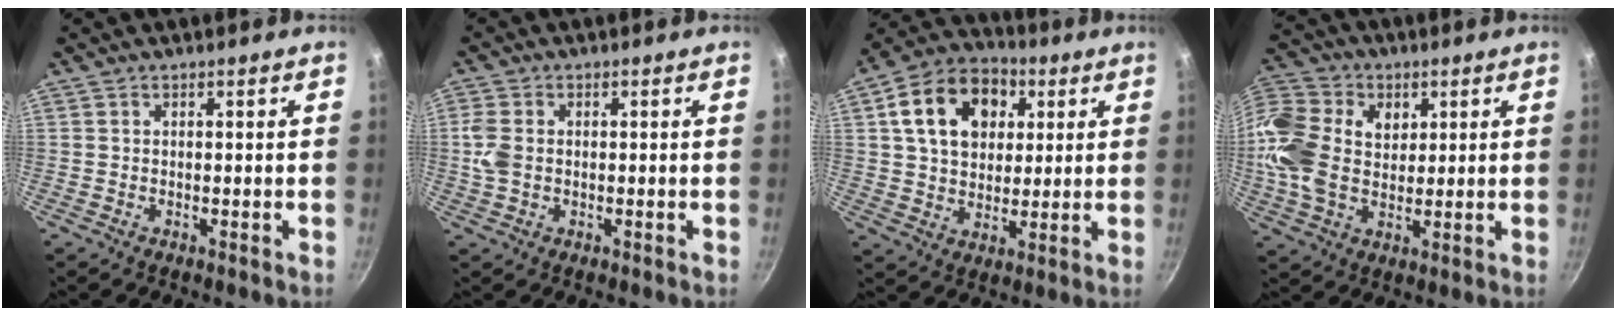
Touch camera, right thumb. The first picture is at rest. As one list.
[{"total": 4.3, "force": [0.0, 3.1, 3.1], "torque": [-0.070, 0.004, -0.001]}, {"total": 16.4, "force": [4.8, 12.0, 10.2], "torque": [-0.146, 0.012, 0.069]}, {"total": 18.9, "force": [3.0, 14.3, 12.0], "torque": [-0.258, 0.019, 0.043]}]